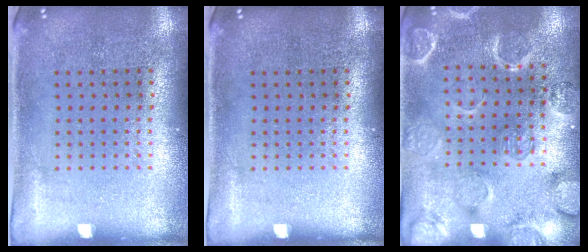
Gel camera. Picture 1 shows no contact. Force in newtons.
{"total": 0.0}
{"total": 2.5, "press": 2.5, "slide": 0.3}